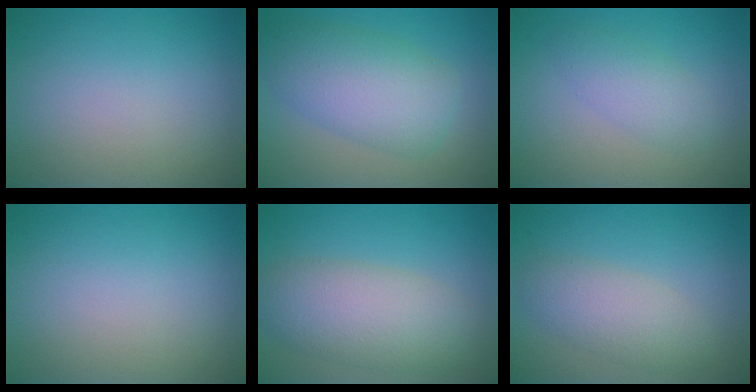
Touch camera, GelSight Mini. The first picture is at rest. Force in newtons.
{"total": 6.7, "press": 6.7, "slide": 0.2}
{"total": 2.7, "press": 2.7, "slide": 0.1}
{"total": 0.0}
{"total": 6.3, "press": 6.3, "slide": 0.5}
{"total": 3.5, "press": 3.5, "slide": 0.3}